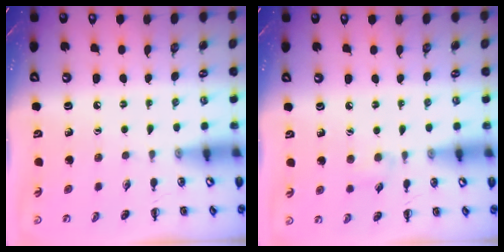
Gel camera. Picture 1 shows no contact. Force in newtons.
{"total": 4.8, "press": 4.4, "slide": 1.7}